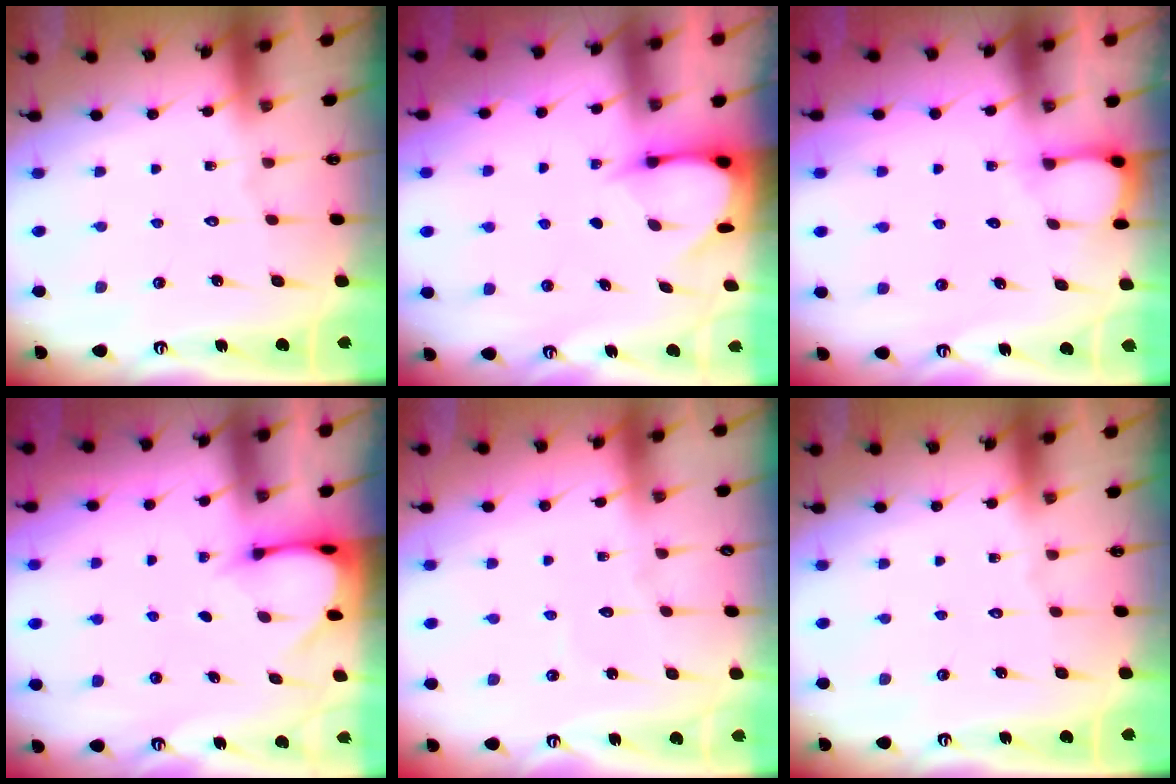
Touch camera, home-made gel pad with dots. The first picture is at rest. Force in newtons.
{"total": 3.9, "press": 3.8, "slide": 0.3}
{"total": 2.9, "press": 2.9, "slide": 0.4}
{"total": 3.0, "press": 3.0, "slide": 0.2}
{"total": 2.4, "press": 2.4, "slide": 0.2}
{"total": 0.0}